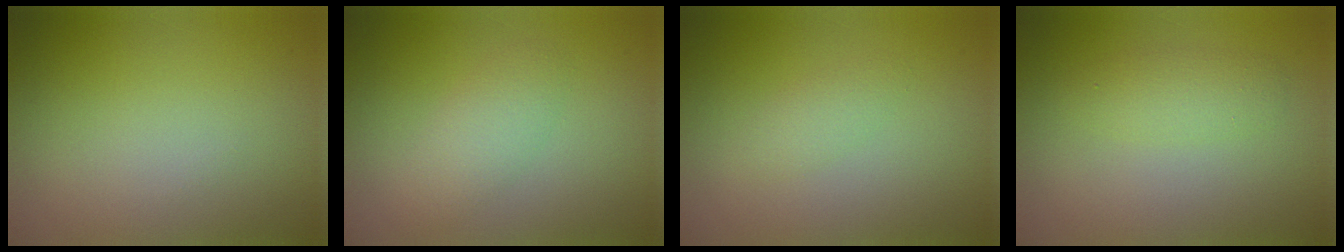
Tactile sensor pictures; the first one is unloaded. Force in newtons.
{"total": 2.1, "press": 2.1, "slide": 0.0}
{"total": 1.1, "press": 1.1, "slide": 0.0}
{"total": 1.7, "press": 1.7, "slide": 0.0}